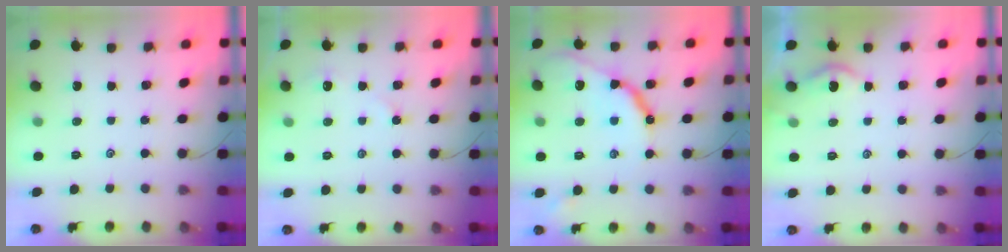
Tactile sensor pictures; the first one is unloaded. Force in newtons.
{"total": 2.9, "press": 2.8, "slide": 0.3}
{"total": 12.9, "press": 12.8, "slide": 1.0}
{"total": 2.2, "press": 2.2, "slide": 0.3}